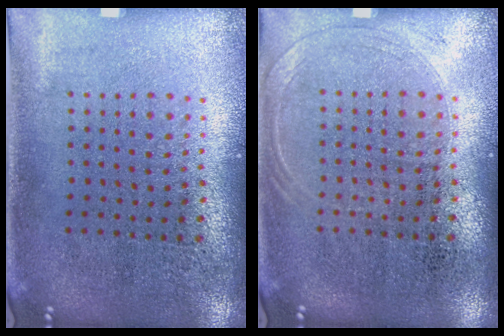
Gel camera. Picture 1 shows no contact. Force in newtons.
{"total": 1.1, "press": 1.0, "slide": 0.3}